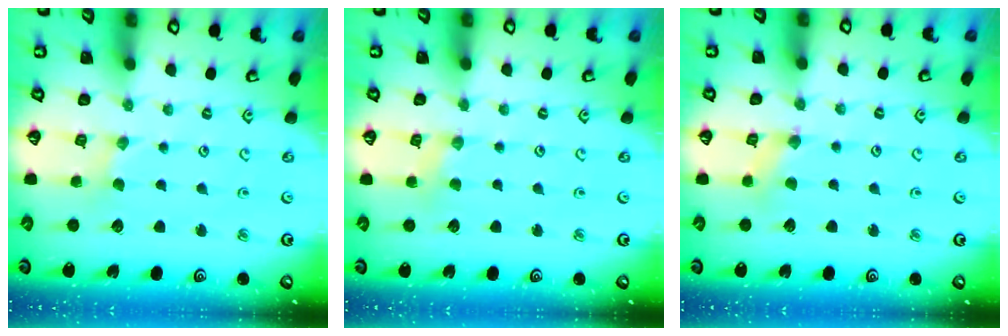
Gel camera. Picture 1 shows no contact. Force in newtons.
{"total": 2.8, "press": 2.7, "slide": 0.5}
{"total": 1.2, "press": 1.1, "slide": 0.3}